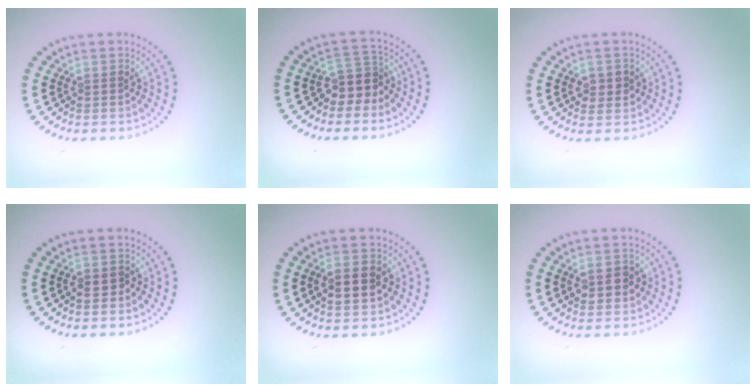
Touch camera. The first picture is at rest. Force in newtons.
{"total": 2.6, "press": 2.0, "slide": 1.7}
{"total": 1.8, "press": 1.8, "slide": 0.0}
{"total": 0.9, "press": 0.8, "slide": 0.3}
{"total": 2.9, "press": 2.9, "slide": 0.1}
{"total": 1.9, "press": 1.9, "slide": 0.1}